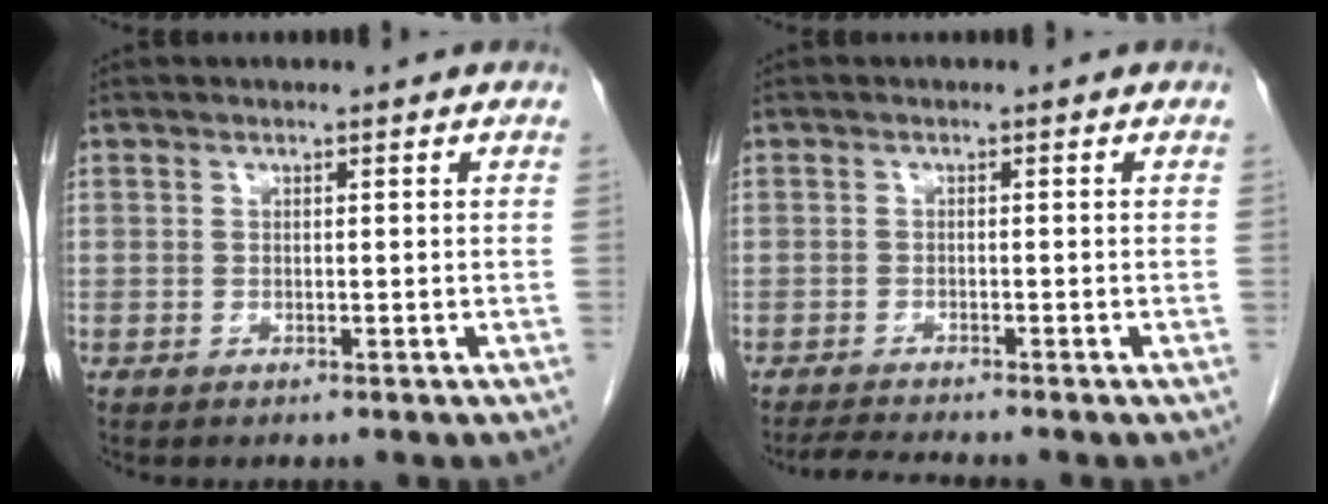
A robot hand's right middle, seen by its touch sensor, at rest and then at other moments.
{"total": 3.3, "force": [-3.0, -0.7, 1.0], "torque": [-0.025, -0.018, -0.053]}